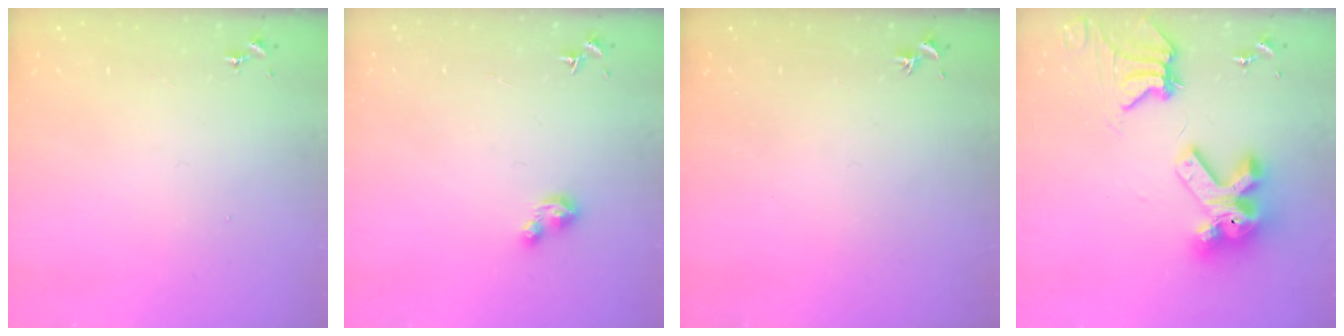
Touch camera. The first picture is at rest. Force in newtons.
{"total": 3.7, "press": 3.6, "slide": 0.7}
{"total": 0.0}
{"total": 15.0, "press": 14.9, "slide": 1.7}